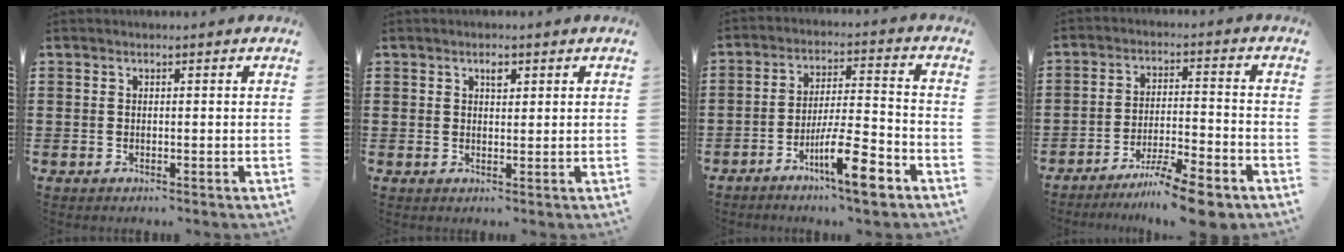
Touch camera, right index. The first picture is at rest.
{"total": 1.8, "force": [0.9, 0.9, 1.3], "torque": [-0.020, 0.002, 0.014]}
{"total": 10.3, "force": [-5.7, 2.3, 8.3], "torque": [-0.148, 0.009, -0.098]}
{"total": 8.0, "force": [-6.5, 0.5, 4.6], "torque": [-0.085, 0.001, -0.122]}